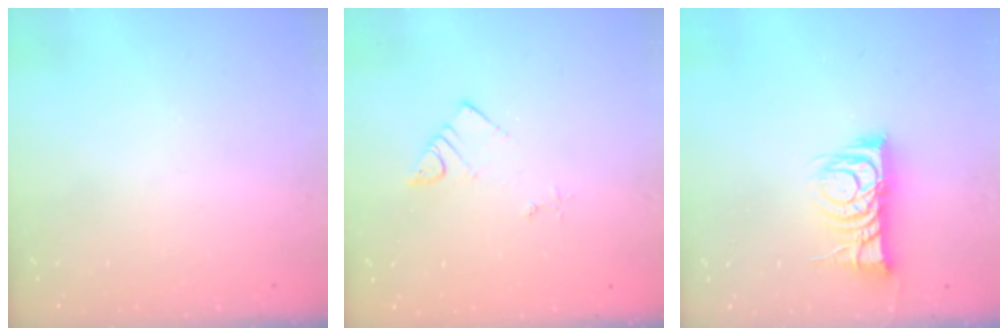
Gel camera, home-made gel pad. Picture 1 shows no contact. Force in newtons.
{"total": 4.8, "press": 4.8, "slide": 0.2}
{"total": 10.8, "press": 10.8, "slide": 0.8}